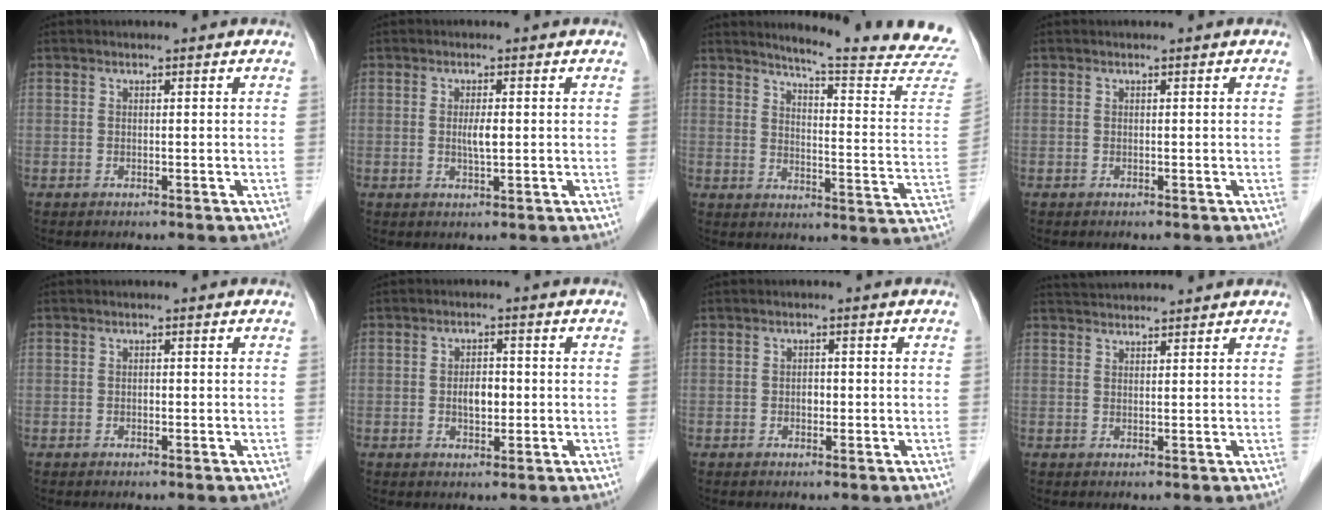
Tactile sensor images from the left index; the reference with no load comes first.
{"total": 2.2, "force": [0.0, 0.3, 2.2], "torque": [-0.043, -0.003, 0.001]}
{"total": 19.6, "force": [18.5, -1.2, 6.5], "torque": [-0.091, -0.130, 0.210]}
{"total": 0.0}
{"total": 0.7, "force": [-0.3, 0.4, 0.5], "torque": [-0.008, 0.001, -0.006]}
{"total": 3.1, "force": [-0.3, 1.7, 2.6], "torque": [-0.046, 0.003, -0.004]}
{"total": 1.1, "force": [-0.3, 0.7, 0.8], "torque": [-0.012, 0.002, -0.005]}
{"total": 5.4, "force": [5.3, 0.0, 1.3], "torque": [-0.023, 0.037, 0.081]}